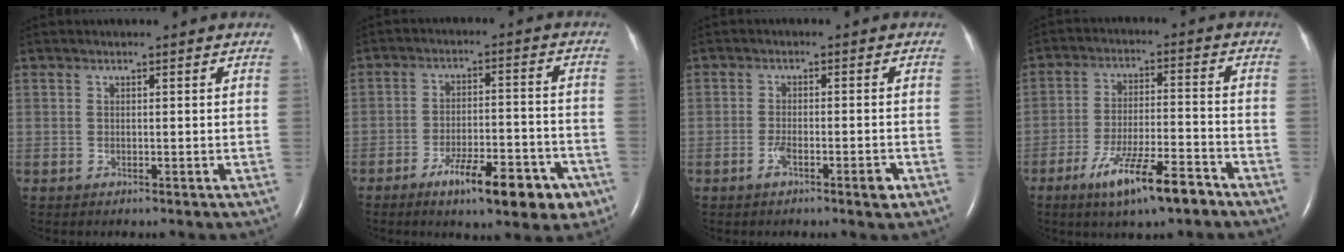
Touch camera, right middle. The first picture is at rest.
{"total": 11.7, "force": [-6.9, 3.1, 8.9], "torque": [-0.128, 0.004, -0.098]}
{"total": 3.6, "force": [-2.0, 0.7, 3.0], "torque": [-0.054, -0.001, -0.033]}
{"total": 10.8, "force": [-7.0, 1.5, 8.0], "torque": [-0.147, -0.014, -0.117]}